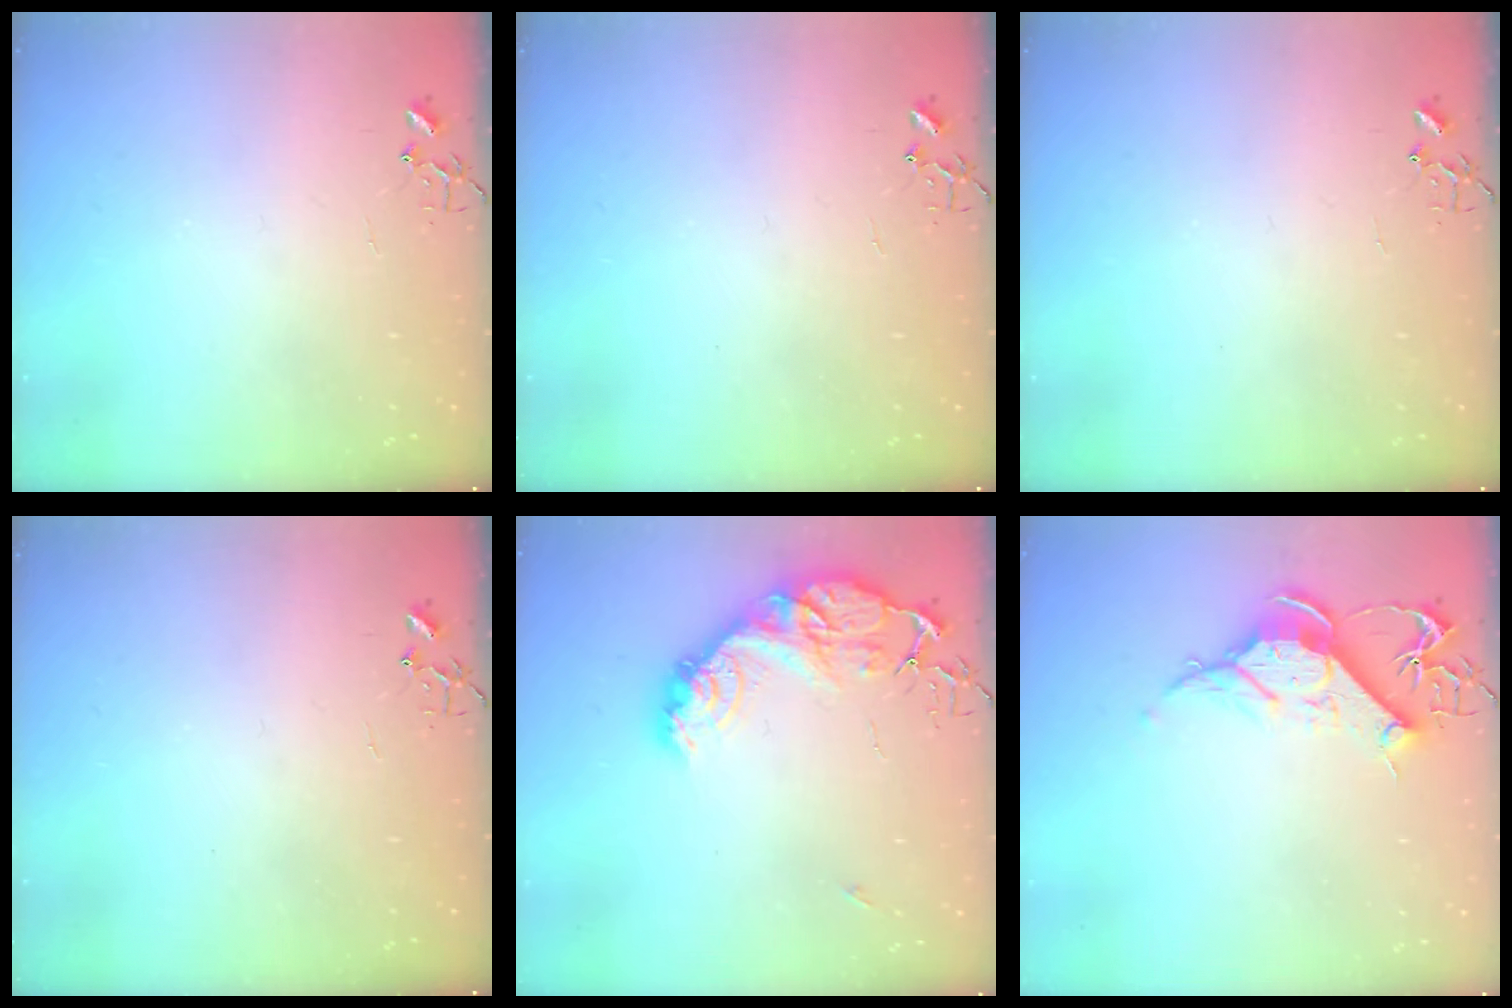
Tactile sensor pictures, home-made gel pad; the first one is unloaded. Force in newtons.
{"total": 0.0}
{"total": 0.0}
{"total": 0.0}
{"total": 15.4, "press": 15.3, "slide": 1.3}
{"total": 12.0, "press": 11.9, "slide": 1.2}